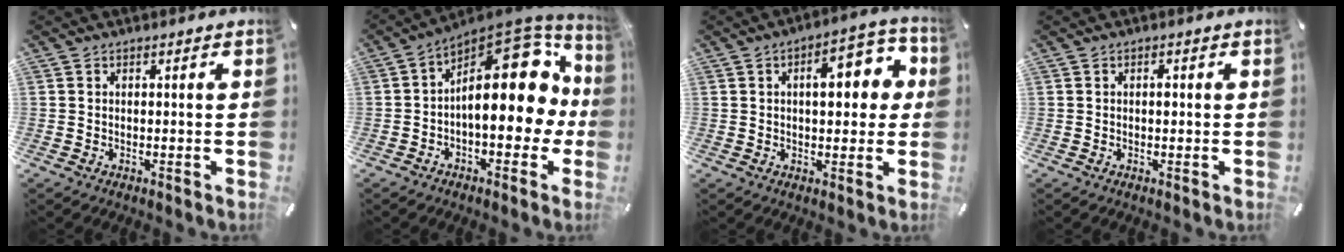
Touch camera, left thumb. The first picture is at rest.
{"total": 20.9, "force": [3.1, 11.0, 17.4], "torque": [-0.238, -0.040, 0.059]}
{"total": 11.7, "force": [2.5, 6.0, 9.8], "torque": [-0.120, -0.005, 0.034]}
{"total": 1.1, "force": [0.1, 0.6, 0.9], "torque": [-0.010, -0.001, -0.002]}